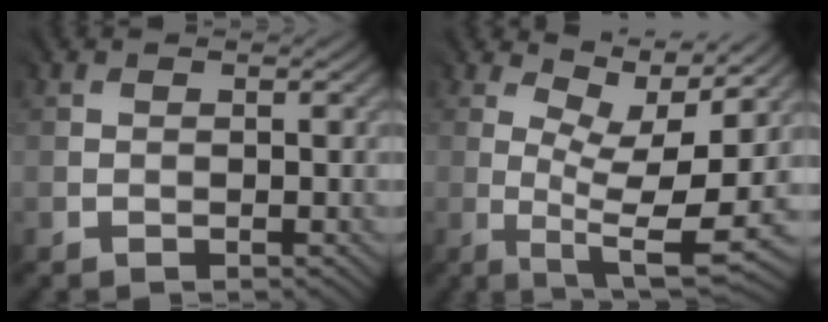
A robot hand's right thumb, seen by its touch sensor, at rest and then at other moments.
{"total": 9.4, "force": [2.2, 2.5, 8.8], "torque": [-0.151, 0.000, 0.055]}